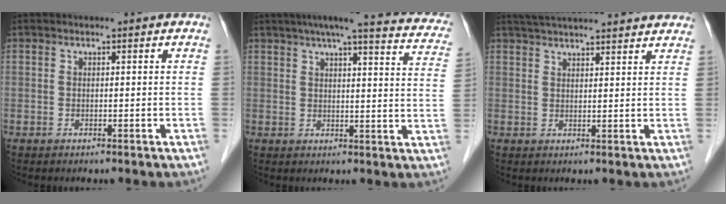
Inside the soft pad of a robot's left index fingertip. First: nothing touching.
{"total": 21.0, "force": [17.3, 2.7, 11.5], "torque": [-0.153, 0.008, 0.193]}
{"total": 16.2, "force": [14.8, 1.3, 6.5], "torque": [-0.102, 0.044, 0.200]}